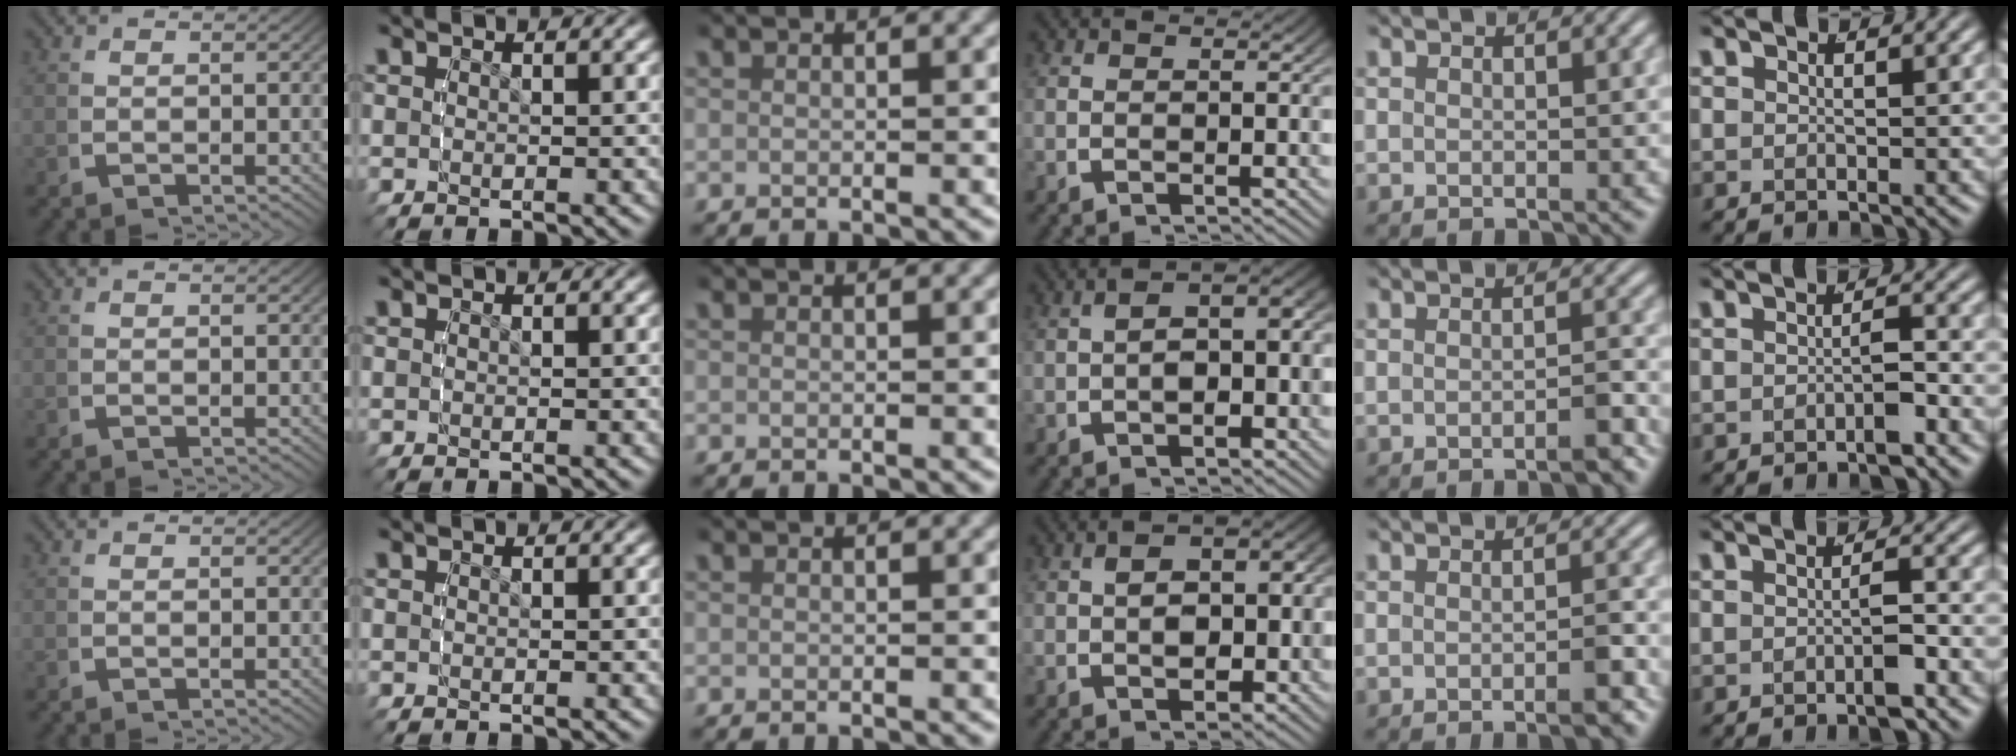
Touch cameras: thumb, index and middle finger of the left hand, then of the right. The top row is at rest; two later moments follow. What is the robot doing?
{"motion": "lift_and_place", "object": "sponge"}